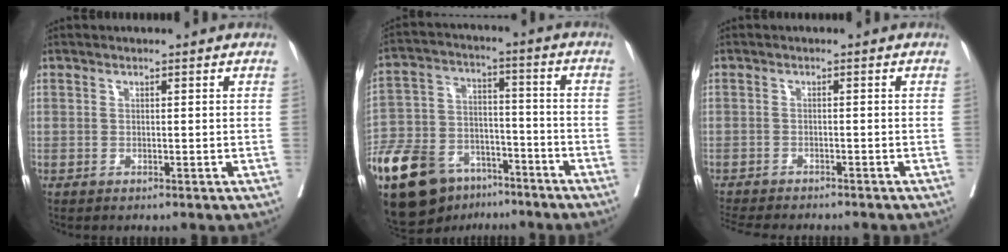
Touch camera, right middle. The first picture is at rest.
{"total": 23.5, "force": [-15.6, 12.7, 12.2], "torque": [-0.314, -0.004, -0.270]}
{"total": 10.9, "force": [-9.8, 2.0, 4.3], "torque": [-0.068, -0.014, -0.133]}